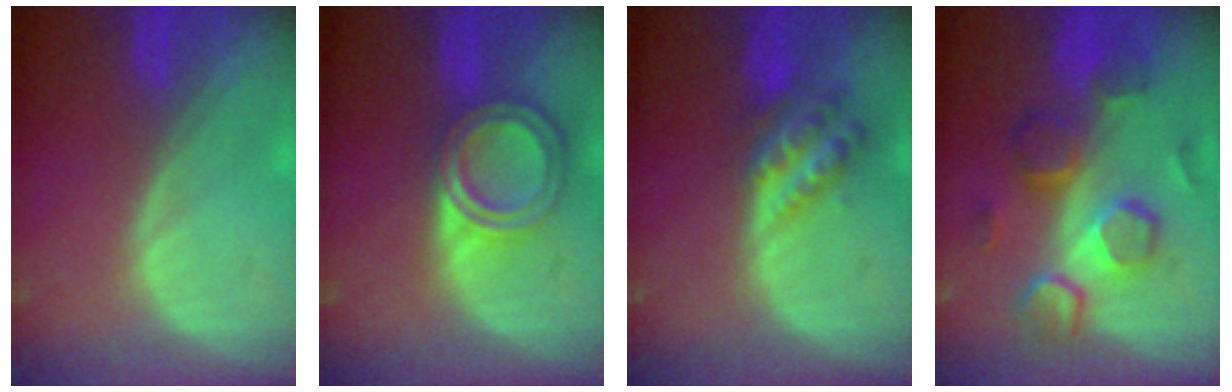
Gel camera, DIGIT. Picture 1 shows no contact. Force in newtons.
{"total": 6.7, "press": 6.0, "slide": 3.1}
{"total": 6.1, "press": 5.4, "slide": 2.9}
{"total": 8.4, "press": 8.3, "slide": 1.3}